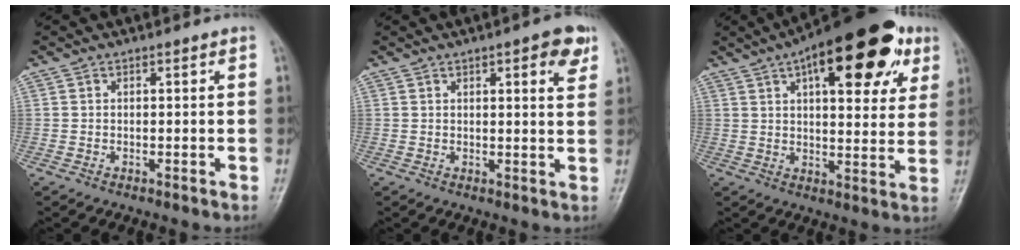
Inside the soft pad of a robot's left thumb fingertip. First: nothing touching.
{"total": 5.5, "force": [2.8, 1.6, 4.4], "torque": [-0.046, -0.010, 0.031]}
{"total": 23.7, "force": [11.2, 9.8, 18.4], "torque": [-0.234, -0.002, 0.156]}